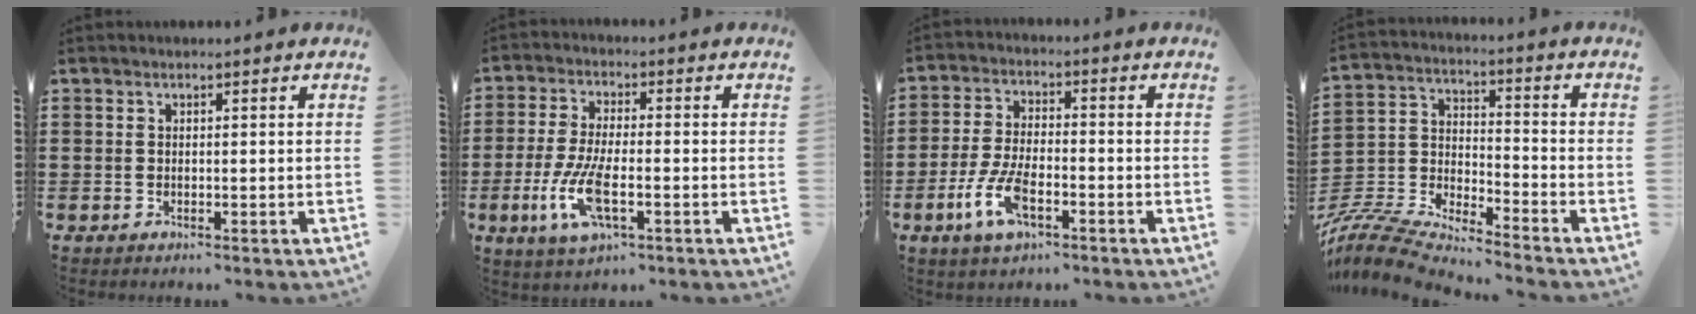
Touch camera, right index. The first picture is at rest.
{"total": 8.1, "force": [-2.7, 2.6, 7.2], "torque": [-0.174, -0.024, -0.053]}
{"total": 7.6, "force": [-3.5, 3.0, 6.1], "torque": [-0.146, -0.010, -0.068]}
{"total": 7.7, "force": [-7.4, 1.0, 2.0], "torque": [-0.063, -0.007, -0.156]}